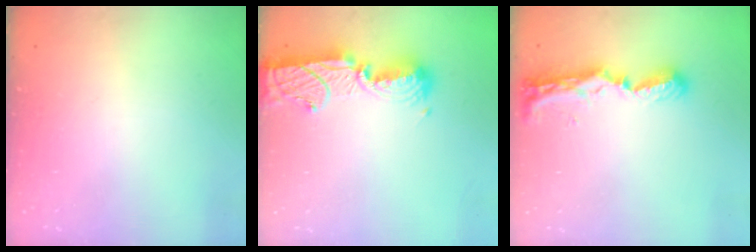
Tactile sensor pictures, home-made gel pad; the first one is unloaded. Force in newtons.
{"total": 13.4, "press": 13.3, "slide": 1.0}
{"total": 8.3, "press": 8.3, "slide": 0.6}